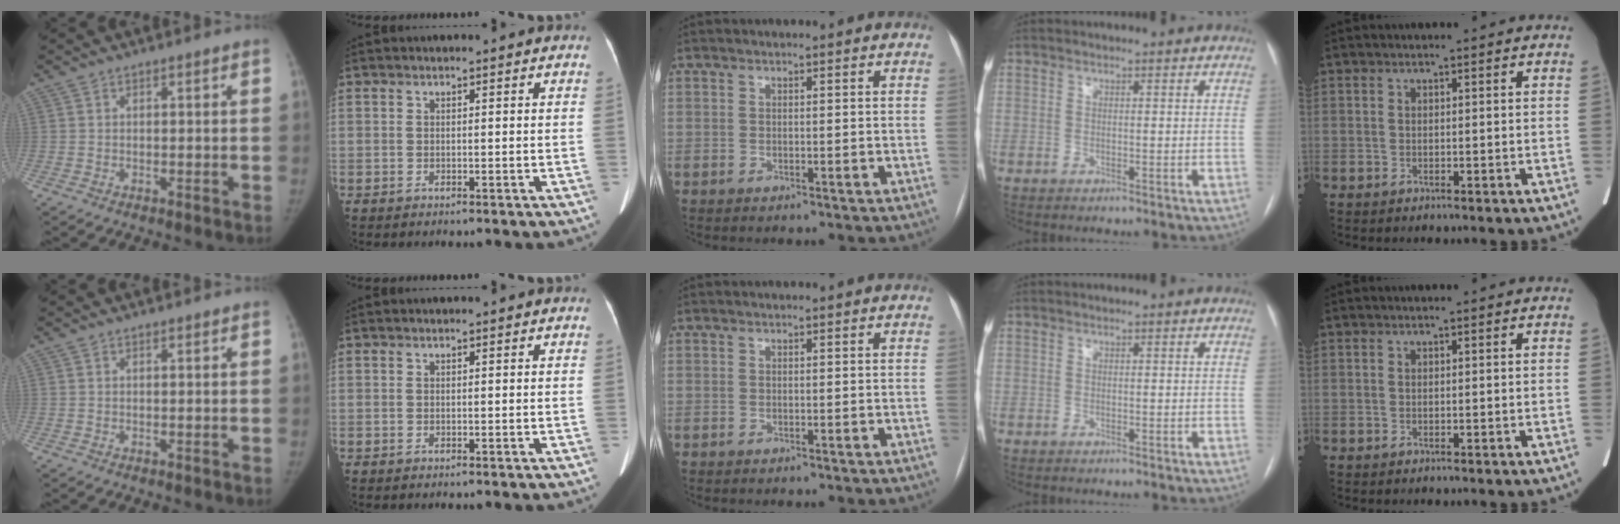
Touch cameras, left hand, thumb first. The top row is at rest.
{}